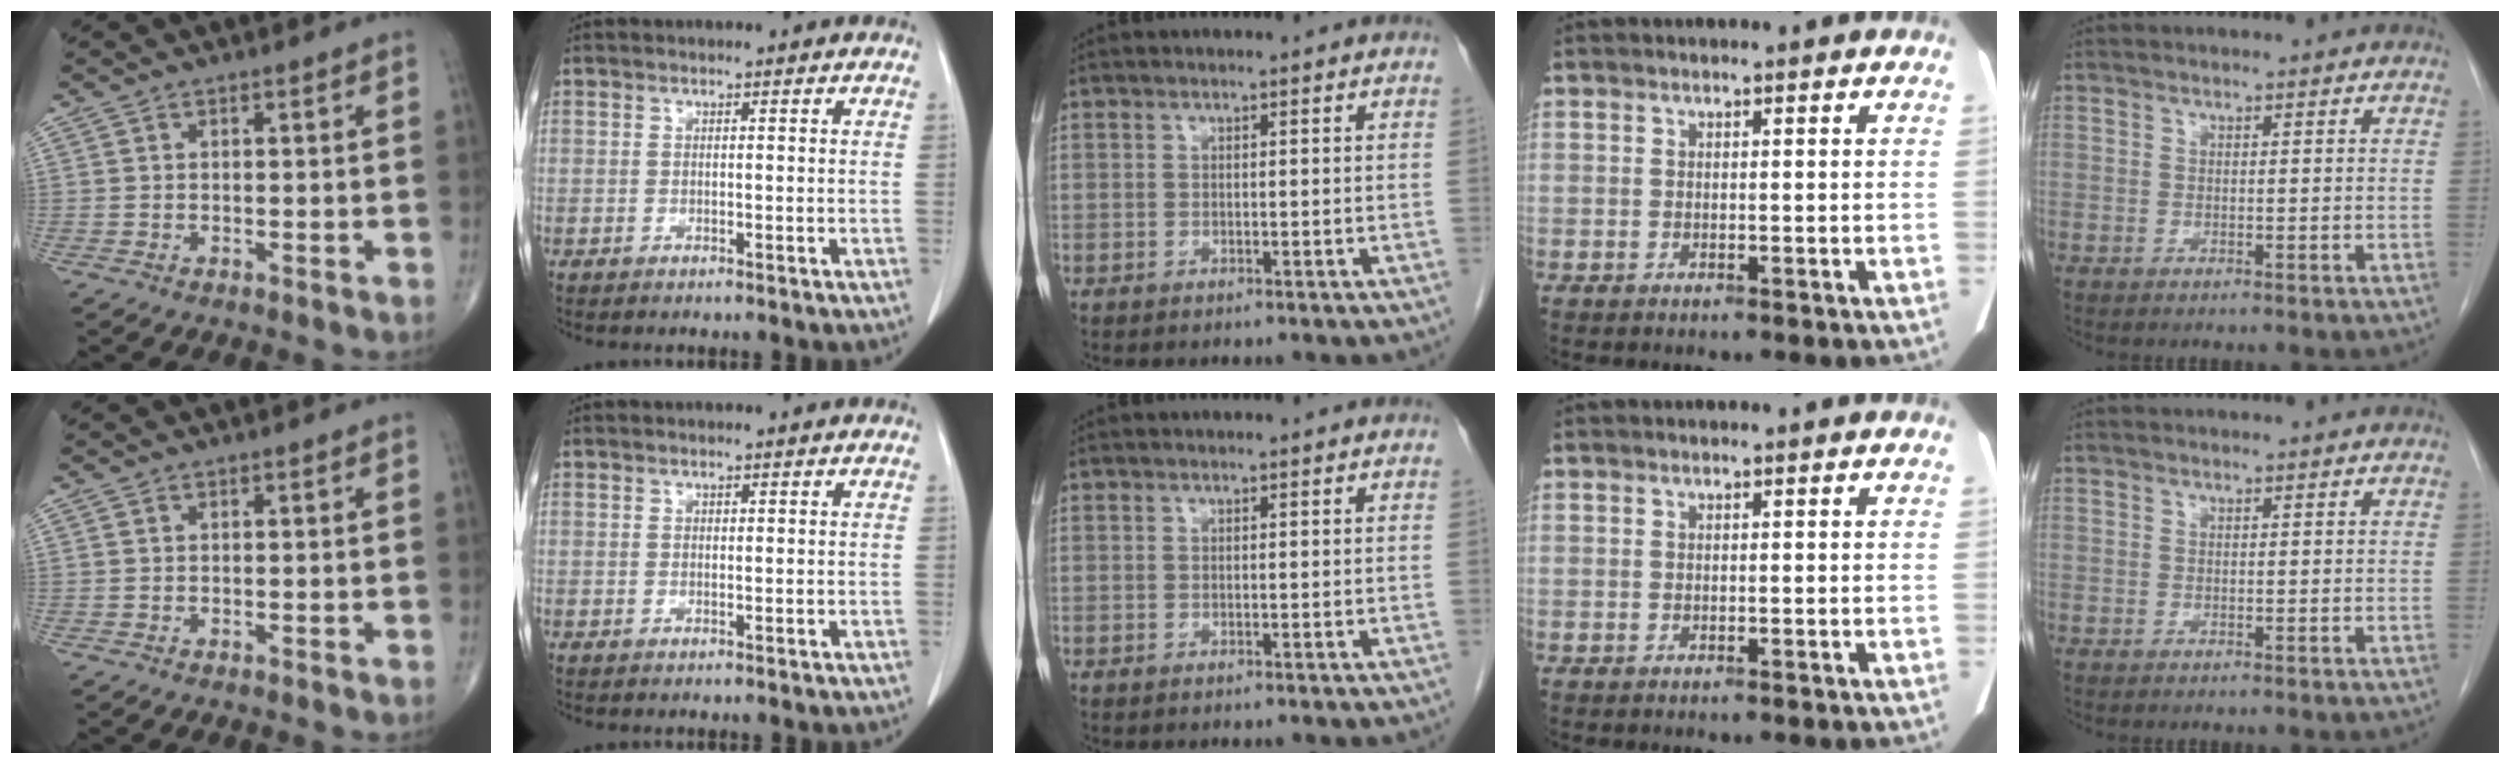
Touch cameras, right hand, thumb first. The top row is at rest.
{"index": {"total": 1.0, "force": [0.3, 0.8, 0.5], "torque": [-0.015, 0.007, 0.008]}}